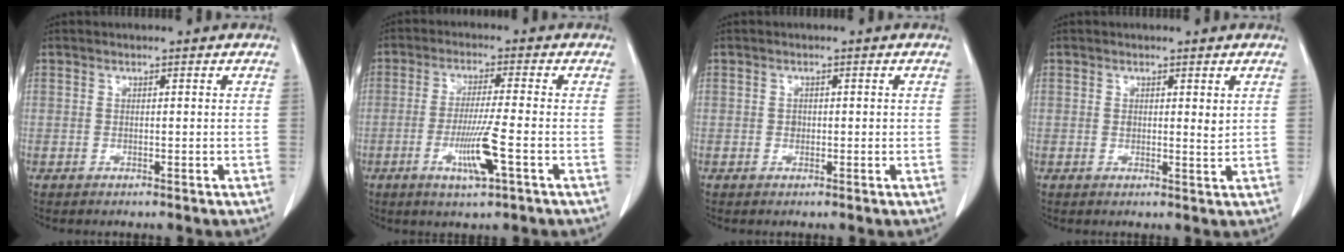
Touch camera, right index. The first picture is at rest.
{"total": 7.3, "force": [-2.7, -0.3, 6.8], "torque": [-0.129, -0.015, -0.049]}
{"total": 0.9, "force": [-0.1, 0.8, 0.5], "torque": [-0.007, 0.002, -0.001]}
{"total": 1.8, "force": [0.6, 0.7, 1.5], "torque": [-0.024, -0.007, 0.009]}